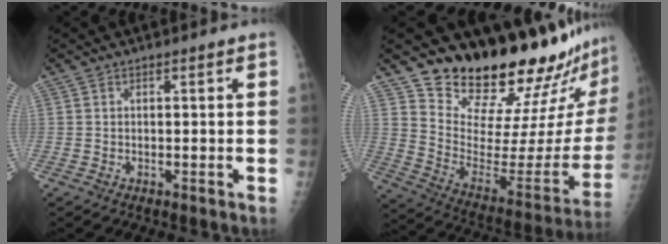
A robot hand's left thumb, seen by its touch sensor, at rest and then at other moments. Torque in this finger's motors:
{"motor_torque": [0.59, -0.10, 1.40, -1.37, 0.13]}